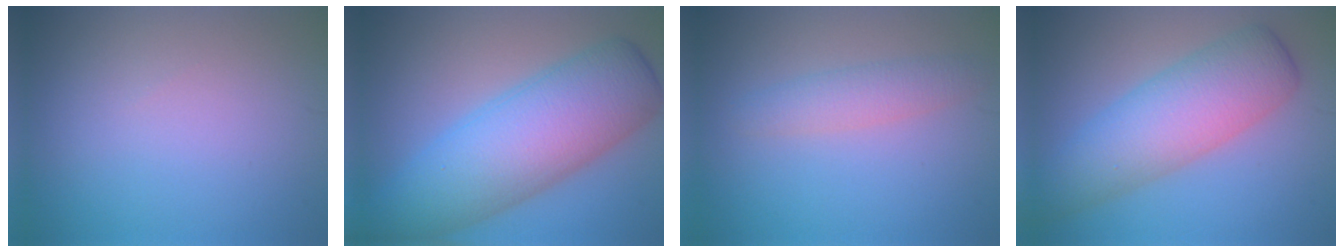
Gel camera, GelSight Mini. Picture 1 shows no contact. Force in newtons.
{"total": 10.8, "press": 10.8, "slide": 0.2}
{"total": 2.5, "press": 2.5, "slide": 0.1}
{"total": 7.5, "press": 7.5, "slide": 0.2}